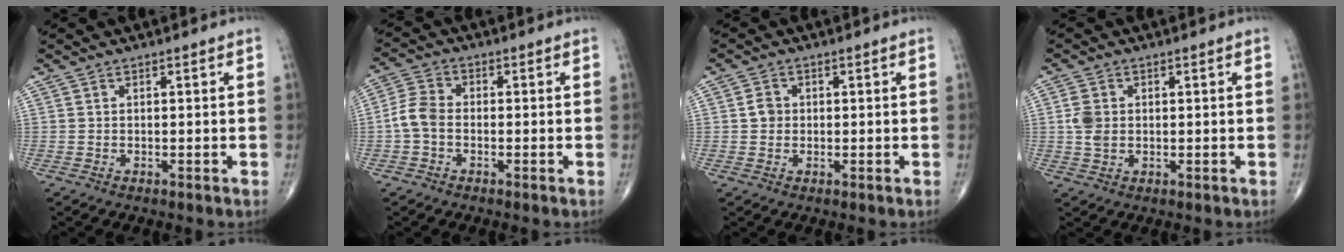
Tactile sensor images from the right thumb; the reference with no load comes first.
{"total": 5.2, "force": [-1.1, 3.6, 3.6], "torque": [-0.072, 0.015, -0.033]}
{"total": 2.4, "force": [0.1, 2.2, 1.1], "torque": [-0.010, 0.004, 0.000]}
{"total": 3.7, "force": [0.3, 2.7, 2.5], "torque": [-0.053, 0.004, 0.008]}